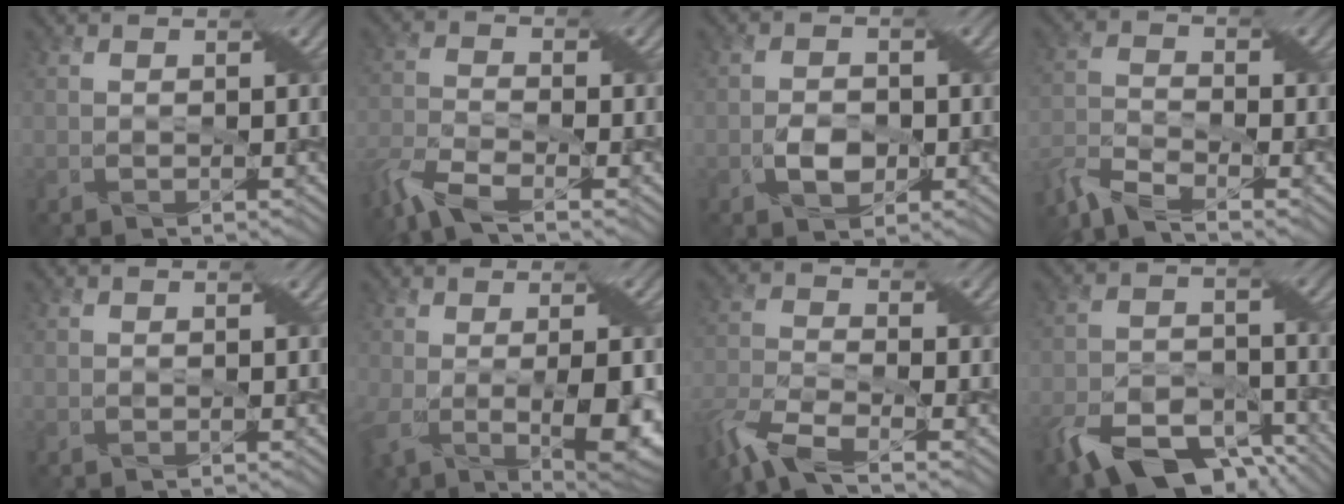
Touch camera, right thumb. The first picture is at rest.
{"total": 6.7, "force": [-4.8, 1.9, 4.3], "torque": [-0.098, -0.011, -0.108]}
{"total": 3.4, "force": [-1.0, 2.2, 2.4], "torque": [-0.046, 0.000, -0.019]}
{"total": 6.1, "force": [-5.1, 1.3, 3.1], "torque": [-0.074, -0.010, -0.111]}
{"total": 0.0}
{"total": 9.5, "force": [-0.9, 3.8, 8.6], "torque": [-0.155, -0.021, 0.003]}
{"total": 8.0, "force": [-5.7, 2.3, 5.2], "torque": [-0.119, -0.016, -0.123]}
{"total": 11.4, "force": [-7.6, 5.9, 6.1], "torque": [-0.123, -0.015, -0.135]}